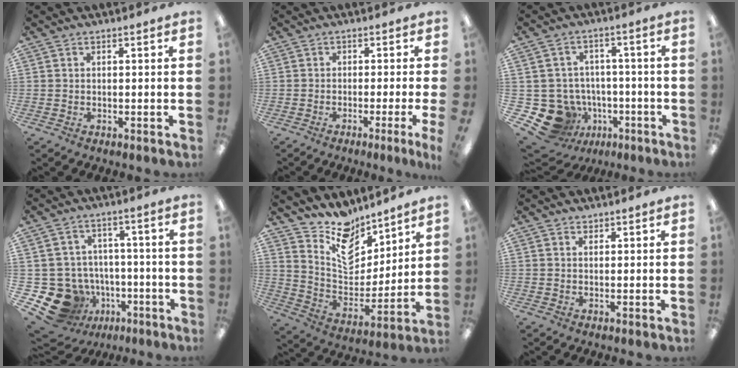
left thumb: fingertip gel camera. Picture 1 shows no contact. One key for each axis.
{"total": 2.8, "fx": -1.4, "fy": -0.5, "fz": 2.4, "tx": -0.035, "ty": -0.011, "tz": -0.022}
{"total": 11.8, "fx": -4.7, "fy": 10.1, "fz": 3.8, "tx": -0.094, "ty": 0.017, "tz": -0.068}
{"total": 13.7, "fx": -5.8, "fy": 11.5, "fz": 4.7, "tx": -0.102, "ty": 0.028, "tz": -0.077}
{"total": 12.7, "fx": 10.3, "fy": 6.3, "fz": 4.1, "tx": -0.079, "ty": -0.089, "tz": 0.191}
{"total": 0.9, "fx": 0.8, "fy": 0.4, "fz": 0.0, "tx": 0.007, "ty": -0.005, "tz": 0.015}